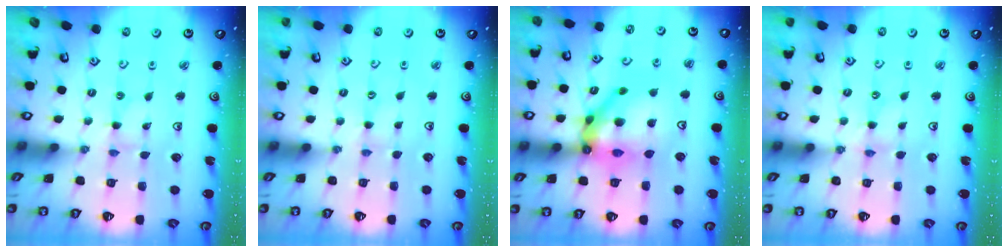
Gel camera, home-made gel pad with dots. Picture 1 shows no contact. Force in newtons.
{"total": 0.0}
{"total": 16.3, "press": 16.3, "slide": 1.4}
{"total": 0.8, "press": 0.8, "slide": 0.2}